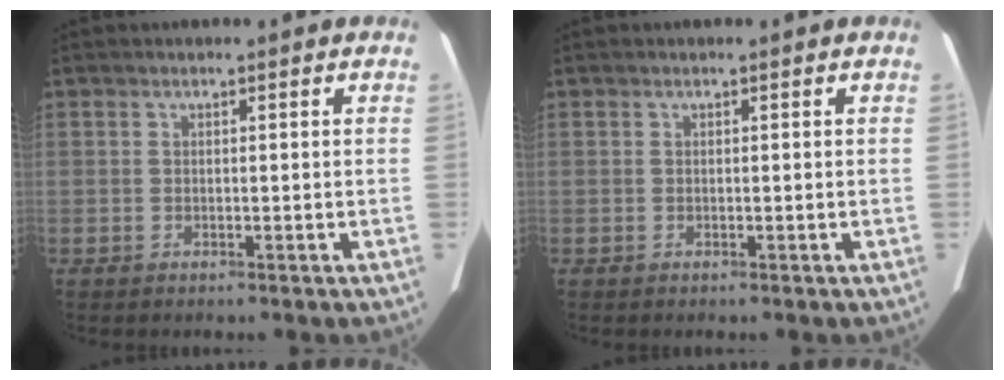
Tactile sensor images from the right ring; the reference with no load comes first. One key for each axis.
{"total": 0.0}